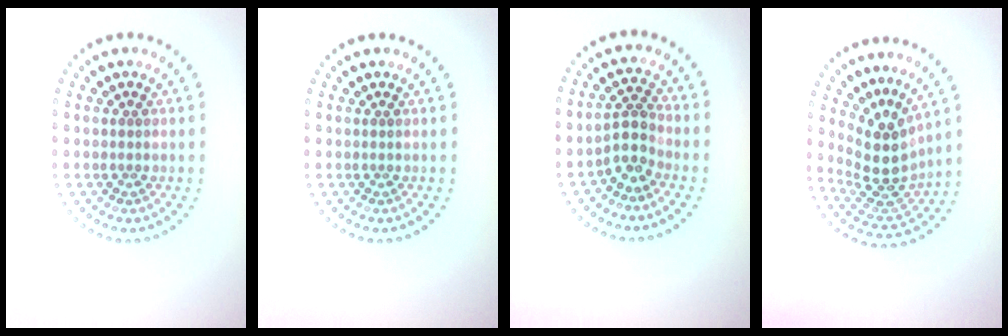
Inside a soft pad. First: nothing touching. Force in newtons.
{"total": 0.0}
{"total": 2.7, "press": 2.1, "slide": 1.8}
{"total": 4.3, "press": 3.3, "slide": 2.8}